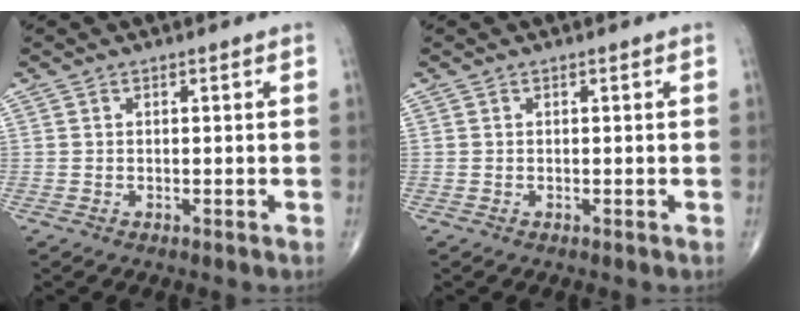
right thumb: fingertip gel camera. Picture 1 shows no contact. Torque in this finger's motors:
{"motor_torque": [0.00, 0.00, 0.00, 0.00, 0.00]}